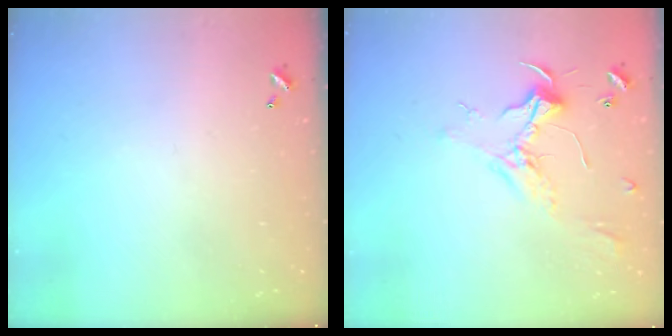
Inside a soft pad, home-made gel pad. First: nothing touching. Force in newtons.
{"total": 2.3, "press": 2.2, "slide": 0.7}